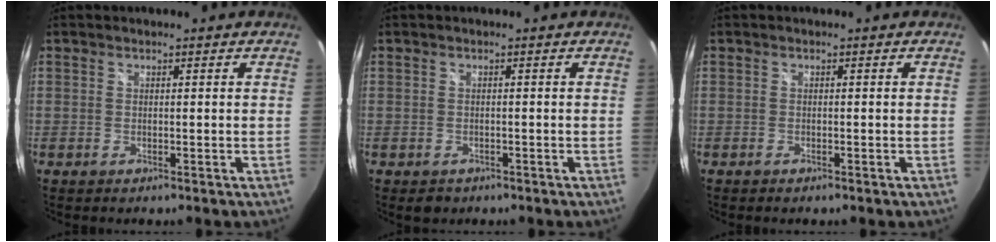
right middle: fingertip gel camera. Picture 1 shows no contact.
{"total": 2.1, "force": [-1.2, 1.6, 0.7], "torque": [-0.016, -0.004, -0.014]}
{"total": 0.8, "force": [-0.6, 0.3, 0.3], "torque": [-0.008, -0.003, -0.013]}